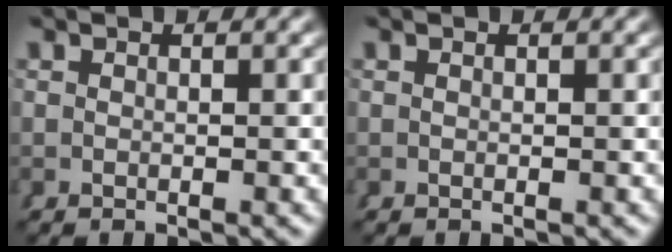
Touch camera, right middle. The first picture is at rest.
{"total": 0.0}